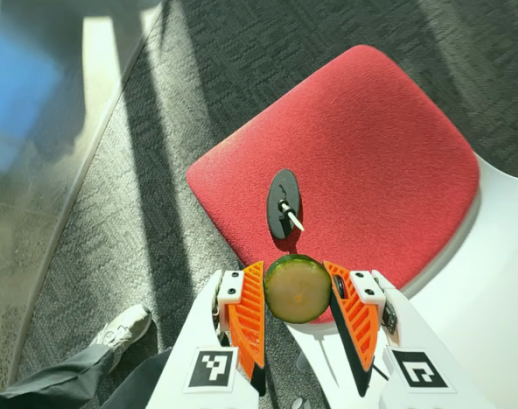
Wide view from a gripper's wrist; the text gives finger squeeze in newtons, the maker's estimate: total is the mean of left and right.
{"total": 7.3, "left": 7.6, "right": 7.1}